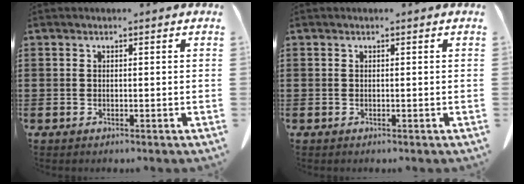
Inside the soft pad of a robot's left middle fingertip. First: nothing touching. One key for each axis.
{"total": 0.0}